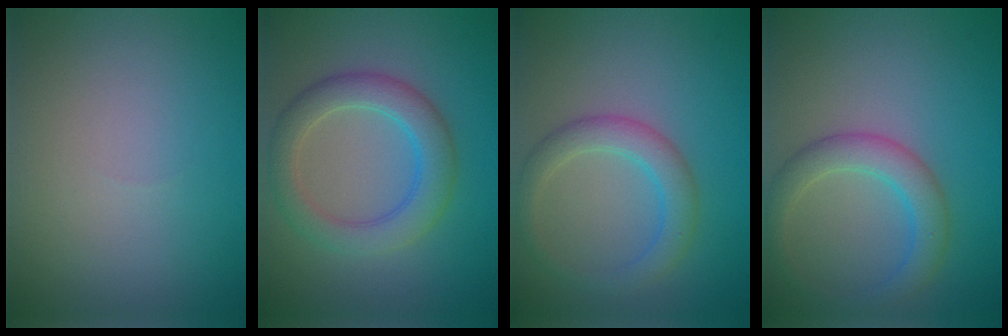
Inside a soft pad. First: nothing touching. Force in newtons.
{"total": 4.5, "press": 4.5, "slide": 0.1}
{"total": 3.2, "press": 3.2, "slide": 0.2}
{"total": 3.5, "press": 3.5, "slide": 0.0}